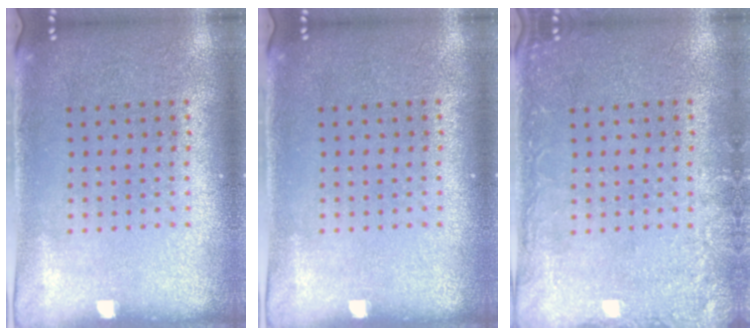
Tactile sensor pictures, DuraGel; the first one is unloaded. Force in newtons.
{"total": 0.0}
{"total": 2.4, "press": 2.4, "slide": 0.4}